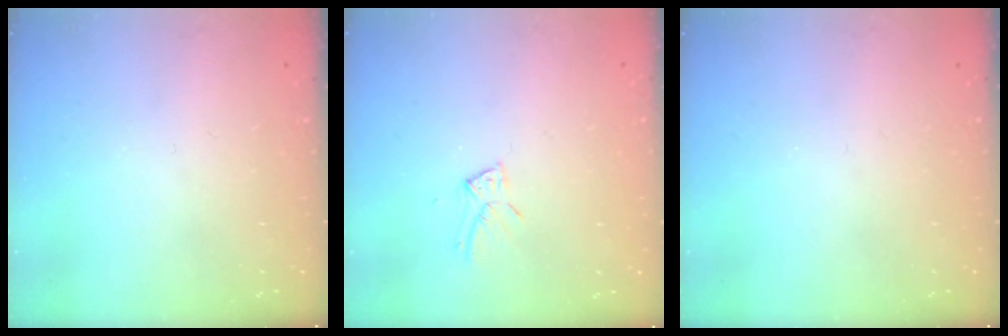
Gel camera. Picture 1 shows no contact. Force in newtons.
{"total": 7.2, "press": 7.2, "slide": 0.6}
{"total": 0.0}